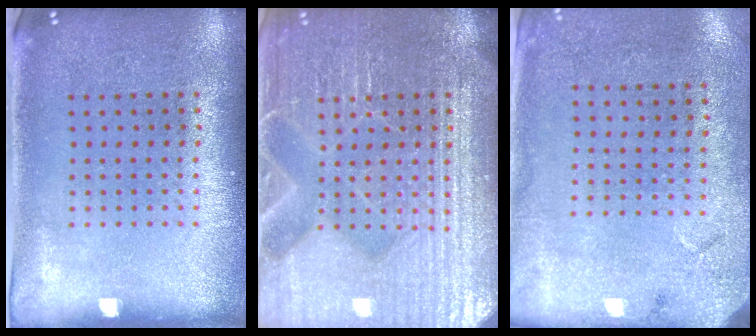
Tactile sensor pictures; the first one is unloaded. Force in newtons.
{"total": 4.9, "press": 4.9, "slide": 0.6}
{"total": 2.7, "press": 2.2, "slide": 1.6}